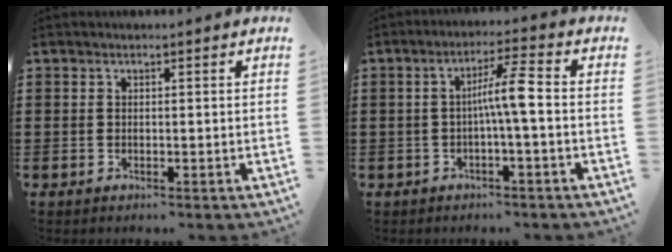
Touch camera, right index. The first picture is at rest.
{"total": 5.6, "force": [-0.7, 0.3, 5.6], "torque": [-0.104, 0.004, -0.020]}